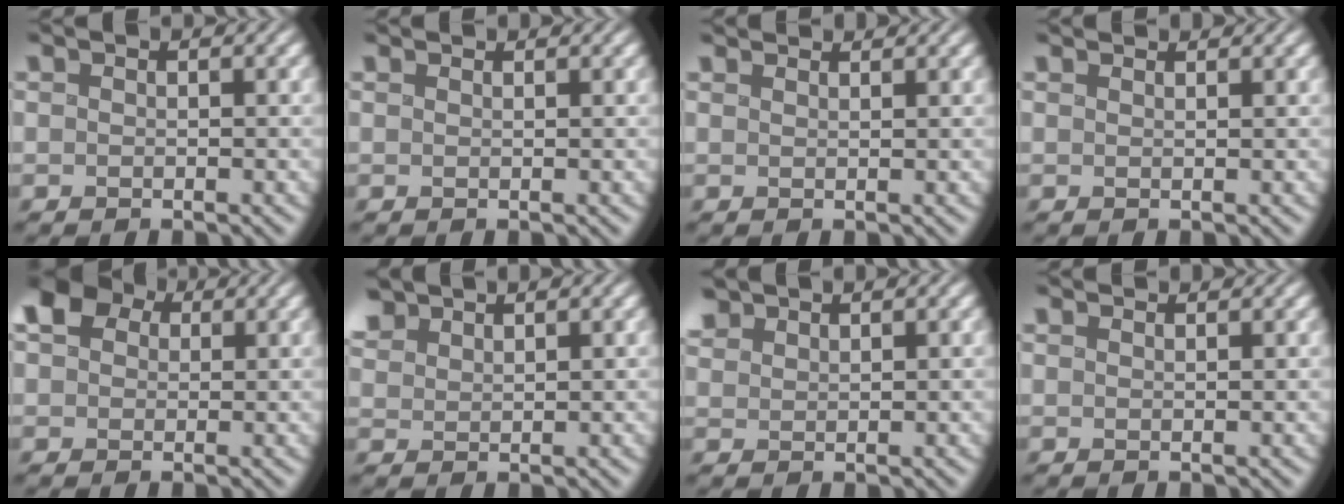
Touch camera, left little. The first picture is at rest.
{"total": 0.7, "force": [0.7, 0.0, 0.0], "torque": [-0.002, 0.006, 0.016]}
{"total": 2.1, "force": [2.1, 0.2, 0.5], "torque": [-0.019, 0.011, 0.034]}
{"total": 1.5, "force": [1.4, 0.1, 0.3], "torque": [-0.011, 0.010, 0.022]}
{"total": 6.3, "force": [1.9, 4.8, 3.6], "torque": [-0.072, 0.021, 0.016]}
{"total": 2.7, "force": [2.2, 1.3, 1.0], "torque": [-0.036, 0.012, 0.044]}
{"total": 2.0, "force": [1.7, 0.9, 0.5], "torque": [-0.022, 0.010, 0.036]}
{"total": 1.3, "force": [1.3, 0.1, 0.2], "torque": [-0.010, 0.009, 0.021]}